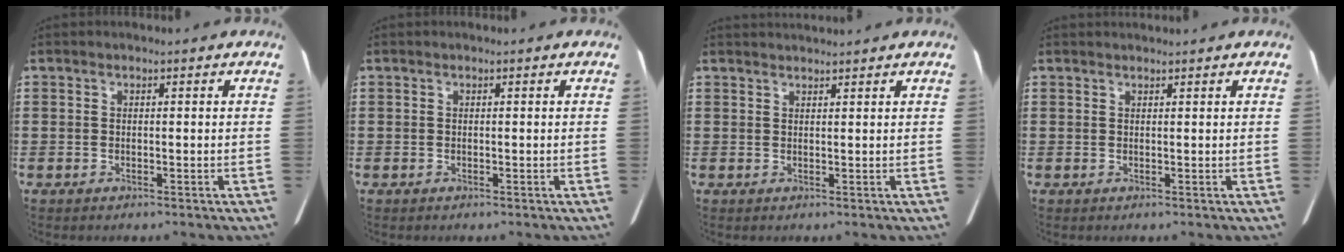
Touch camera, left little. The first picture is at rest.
{"total": 0.0}
{"total": 1.3, "force": [1.3, 0.0, 0.2], "torque": [0.004, -0.002, 0.023]}
{"total": 0.7, "force": [0.7, 0.0, 0.1], "torque": [-0.003, 0.001, 0.014]}